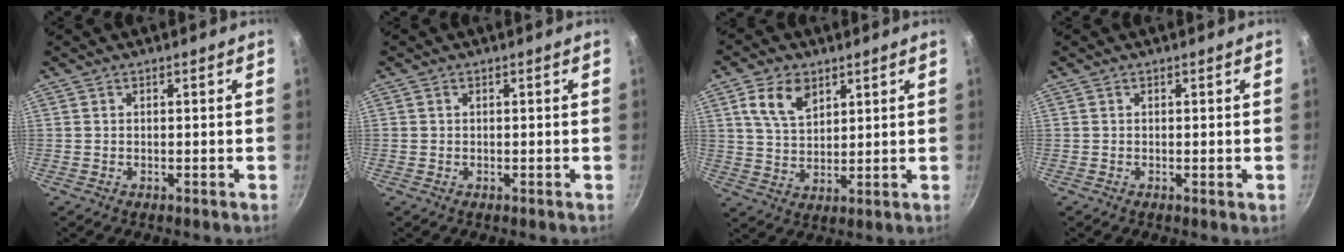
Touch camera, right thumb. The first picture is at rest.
{"total": 0.0}
{"total": 8.3, "force": [4.0, 5.2, 5.1], "torque": [-0.078, -0.015, 0.079]}
{"total": 0.6, "force": [-0.1, 0.0, 0.6], "torque": [-0.009, -0.002, -0.004]}